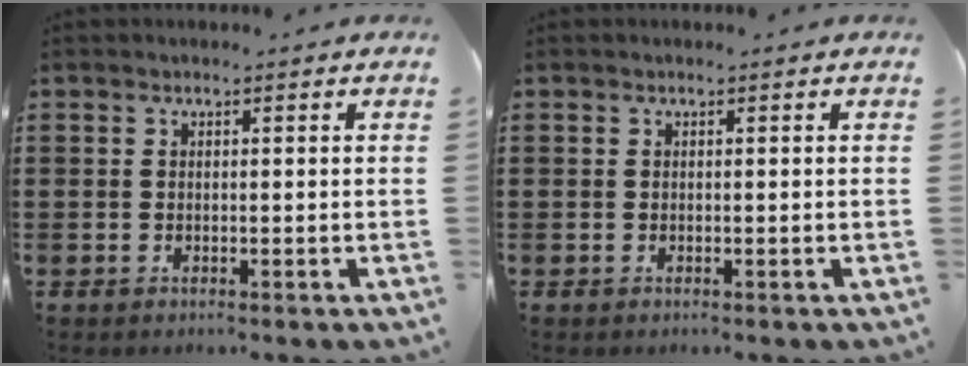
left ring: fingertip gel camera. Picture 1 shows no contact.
{"total": 0.0}